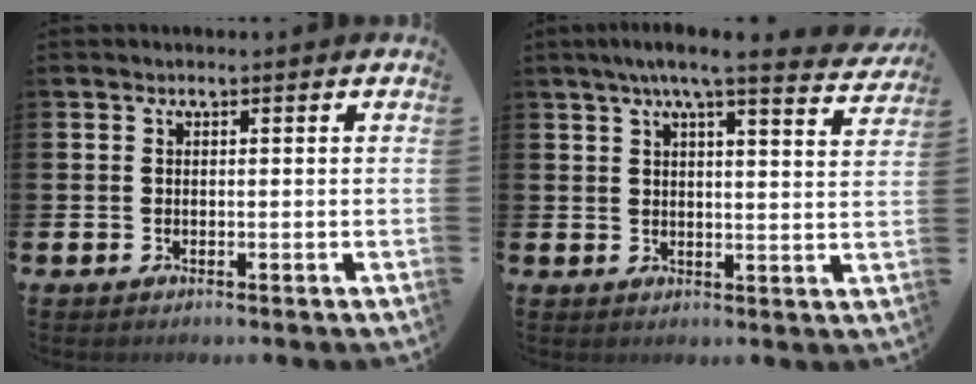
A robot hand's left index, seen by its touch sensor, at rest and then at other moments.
{"total": 6.0, "force": [5.2, 0.1, 3.0], "torque": [-0.063, -0.021, 0.087]}